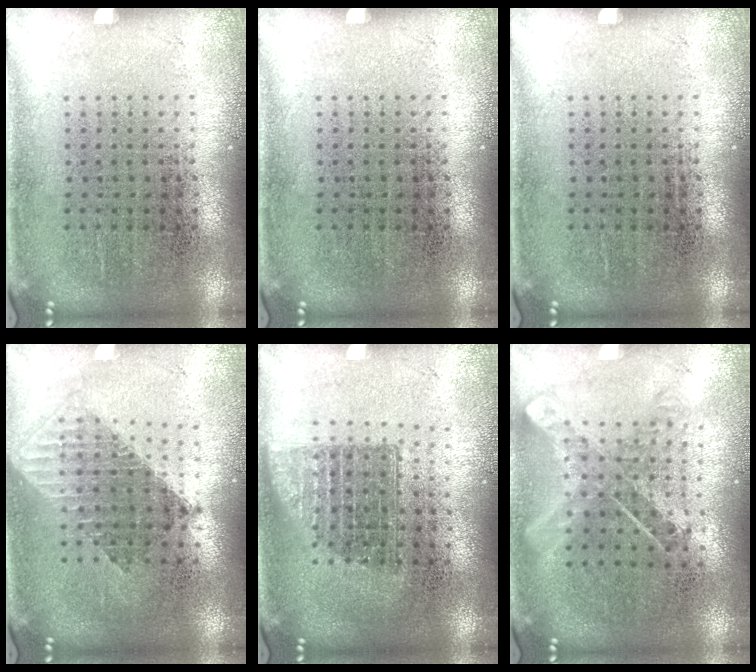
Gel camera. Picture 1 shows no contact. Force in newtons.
{"total": 0.0}
{"total": 0.0}
{"total": 1.5, "press": 1.3, "slide": 0.7}
{"total": 1.4, "press": 1.2, "slide": 0.8}
{"total": 0.9, "press": 0.9, "slide": 0.2}